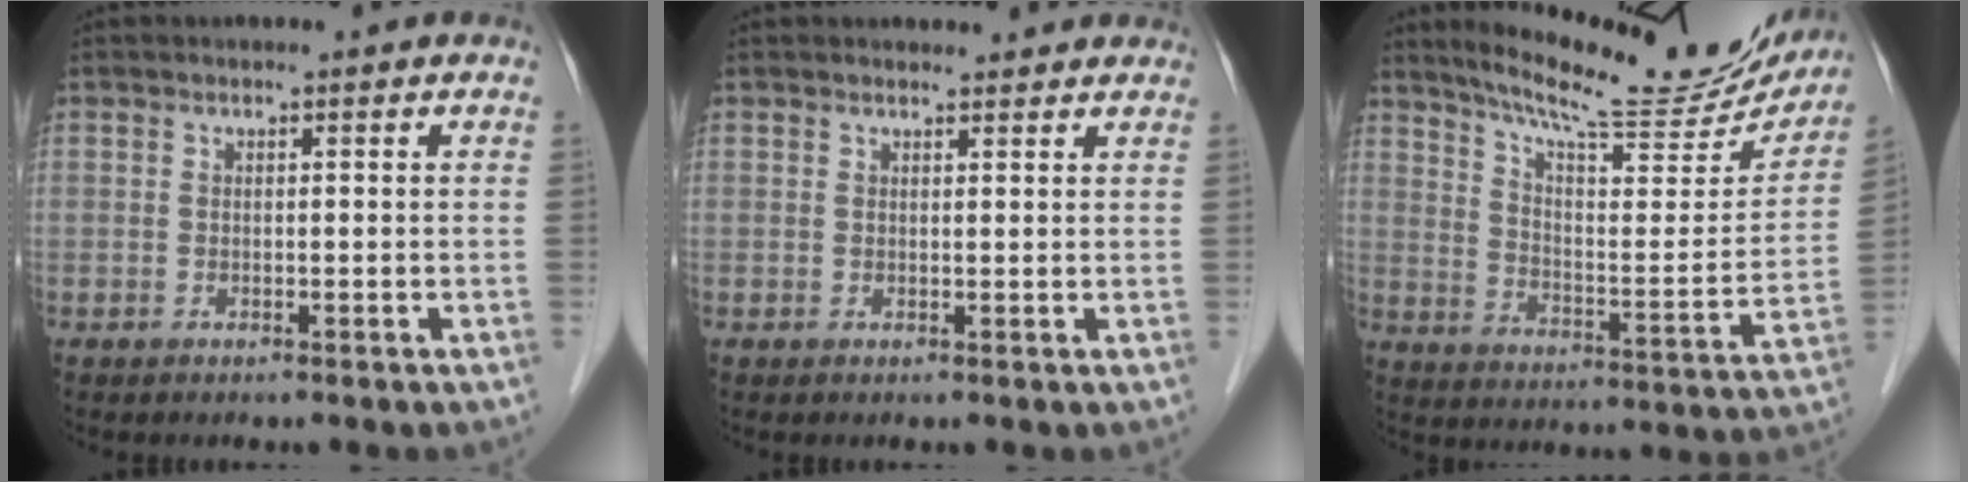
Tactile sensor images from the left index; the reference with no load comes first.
{"total": 3.6, "force": [3.4, 1.0, 0.6], "torque": [-0.008, 0.012, 0.035]}
{"total": 21.9, "force": [19.7, 3.6, 8.9], "torque": [-0.133, -0.033, 0.269]}